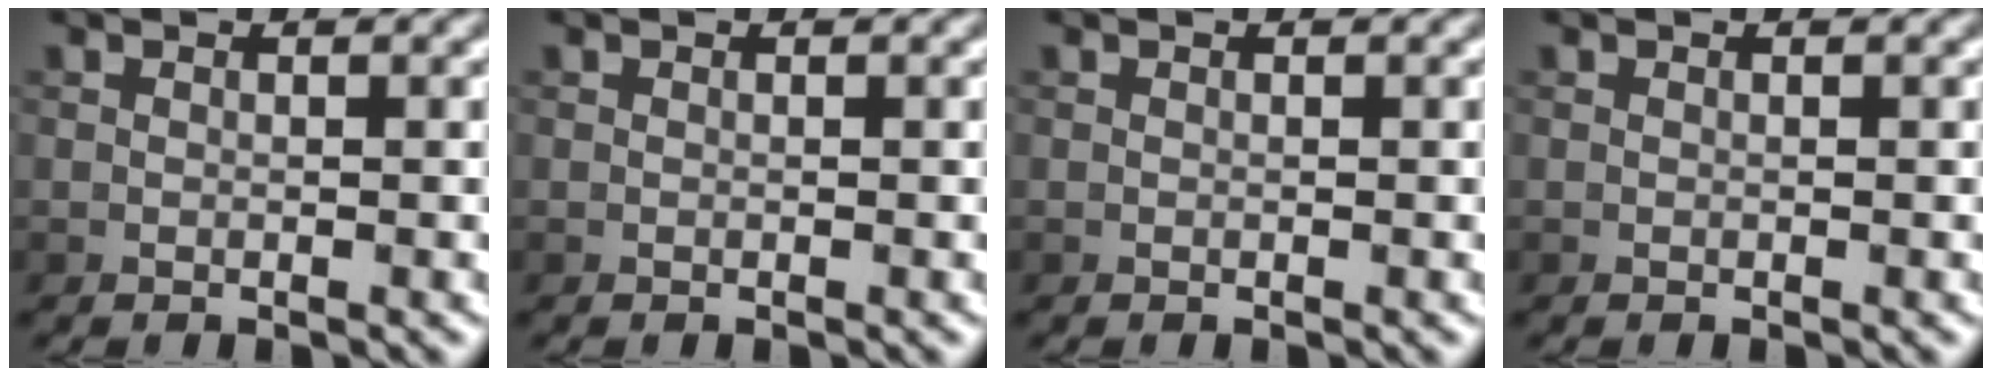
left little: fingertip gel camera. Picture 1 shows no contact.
{"total": 0.0}
{"total": 0.0}
{"total": 0.0}